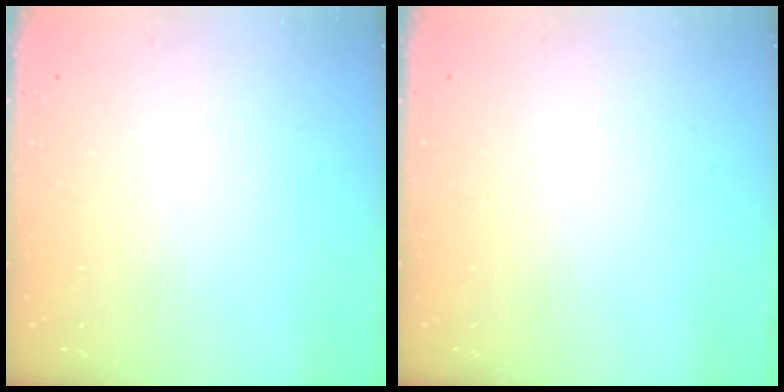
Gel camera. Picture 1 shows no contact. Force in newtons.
{"total": 0.0}